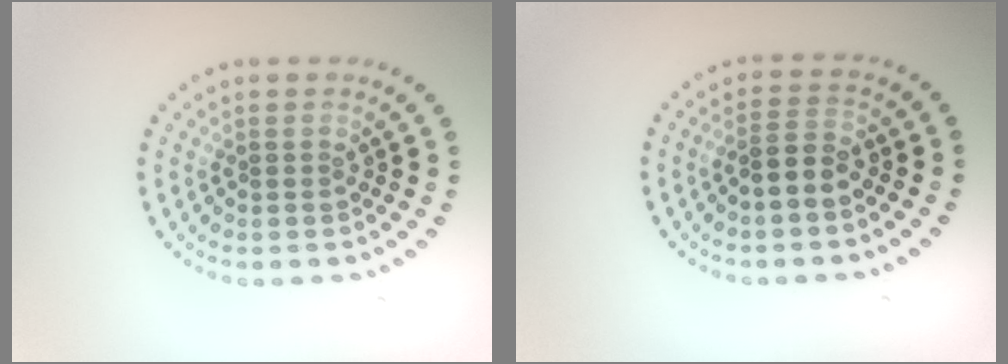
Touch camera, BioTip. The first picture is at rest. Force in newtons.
{"total": 2.4, "press": 2.2, "slide": 0.9}